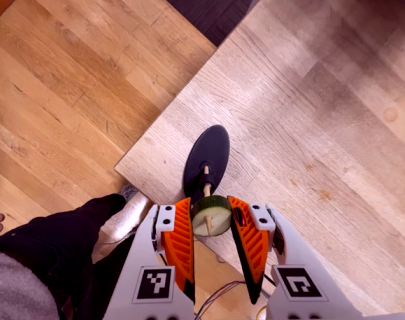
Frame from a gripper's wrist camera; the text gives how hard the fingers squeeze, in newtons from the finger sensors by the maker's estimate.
{"total": 10.1, "left": 9.8, "right": 10.3}